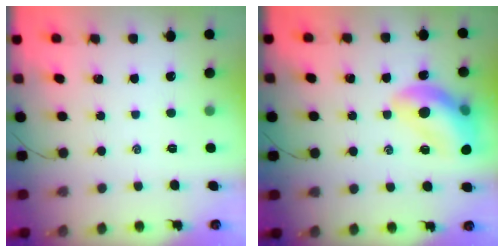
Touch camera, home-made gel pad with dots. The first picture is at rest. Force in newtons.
{"total": 16.6, "press": 16.4, "slide": 2.3}